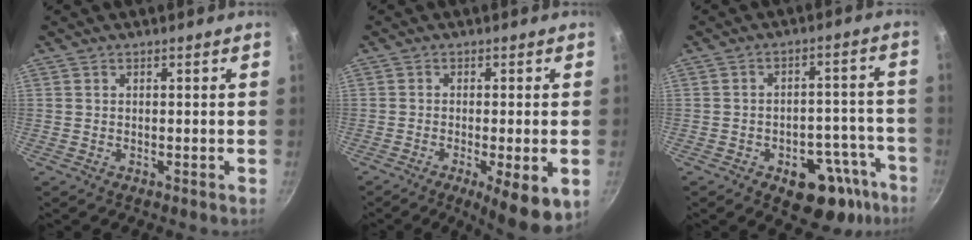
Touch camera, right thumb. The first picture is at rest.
{"total": 10.3, "force": [-3.9, 2.6, 9.2], "torque": [-0.130, -0.015, -0.054]}
{"total": 13.5, "force": [-7.8, 7.0, 8.5], "torque": [-0.074, 0.064, -0.100]}